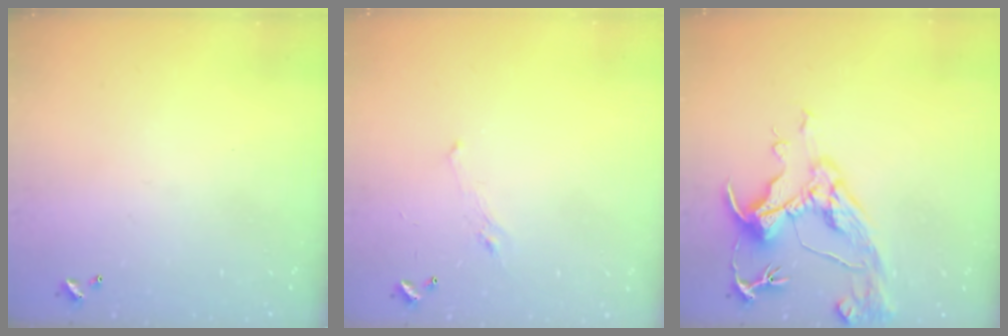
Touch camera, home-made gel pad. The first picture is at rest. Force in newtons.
{"total": 0.8, "press": 0.1, "slide": 0.8}
{"total": 8.7, "press": 8.5, "slide": 1.4}